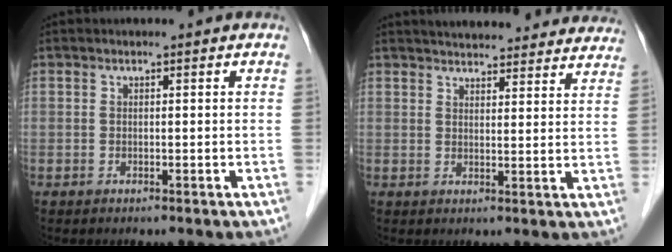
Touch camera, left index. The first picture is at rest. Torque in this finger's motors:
{"motor_torque": [0.13, -0.22, 0.19, 0.07]}